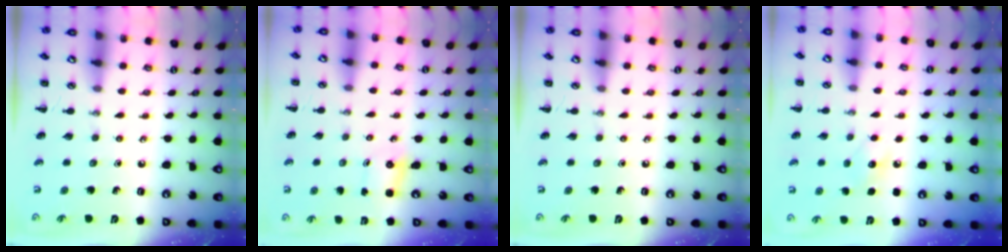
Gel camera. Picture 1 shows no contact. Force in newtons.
{"total": 1.8, "press": 1.7, "slide": 0.6}
{"total": 0.0}
{"total": 7.5, "press": 7.3, "slide": 1.7}